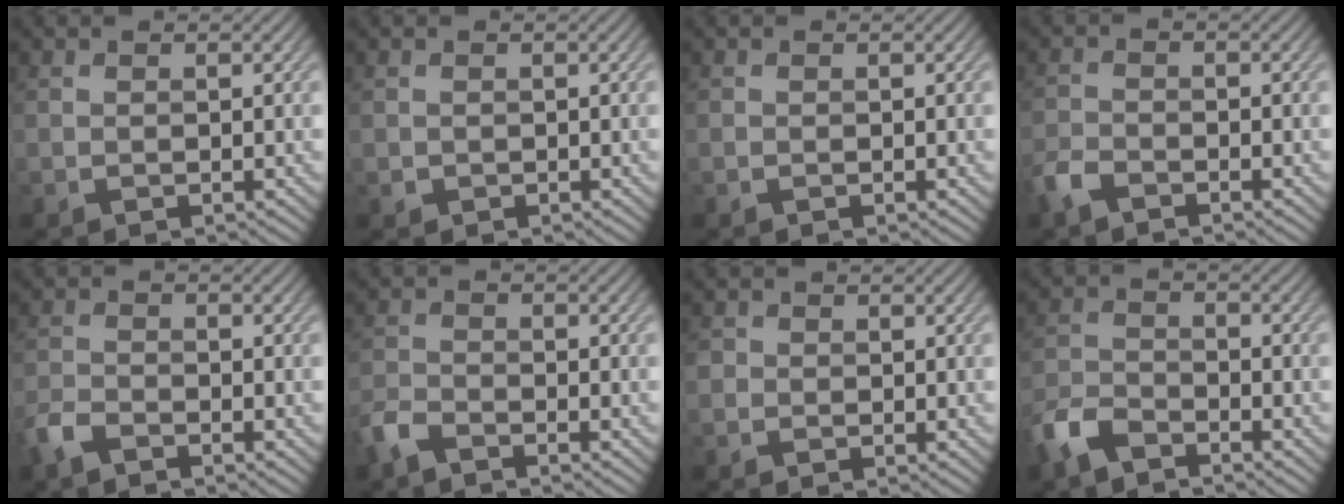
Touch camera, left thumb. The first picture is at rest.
{"total": 0.7, "force": [-0.2, 0.6, 0.1], "torque": [-0.002, -0.007, -0.003]}
{"total": 0.0}
{"total": 3.1, "force": [-2.4, 1.2, 1.5], "torque": [-0.037, -0.004, -0.059]}
{"total": 3.2, "force": [-2.4, 1.2, 1.6], "torque": [-0.038, -0.004, -0.061]}
{"total": 3.4, "force": [-2.8, 1.1, 1.7], "torque": [-0.042, -0.007, -0.070]}
{"total": 1.2, "force": [-0.1, 1.2, 0.2], "torque": [0.002, -0.002, -0.006]}
{"total": 5.3, "force": [-4.0, 2.1, 2.6], "torque": [-0.059, -0.004, -0.095]}